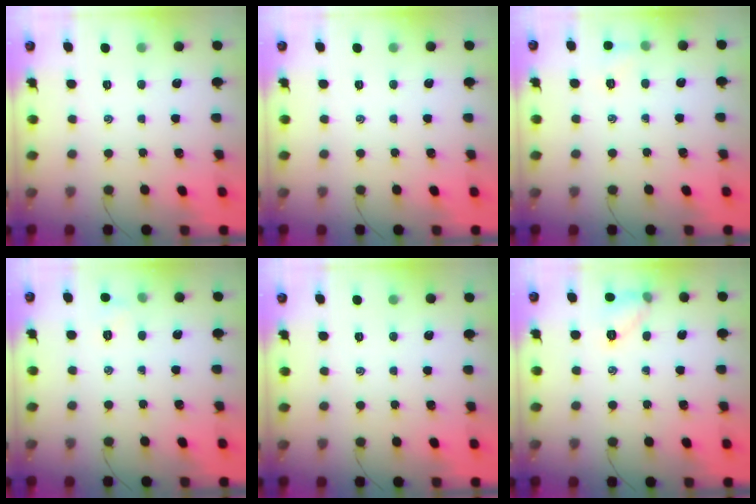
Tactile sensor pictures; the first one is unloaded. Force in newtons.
{"total": 0.0}
{"total": 5.8, "press": 5.6, "slide": 1.7}
{"total": 3.2, "press": 3.1, "slide": 0.9}
{"total": 0.0}
{"total": 7.2, "press": 6.9, "slide": 2.0}